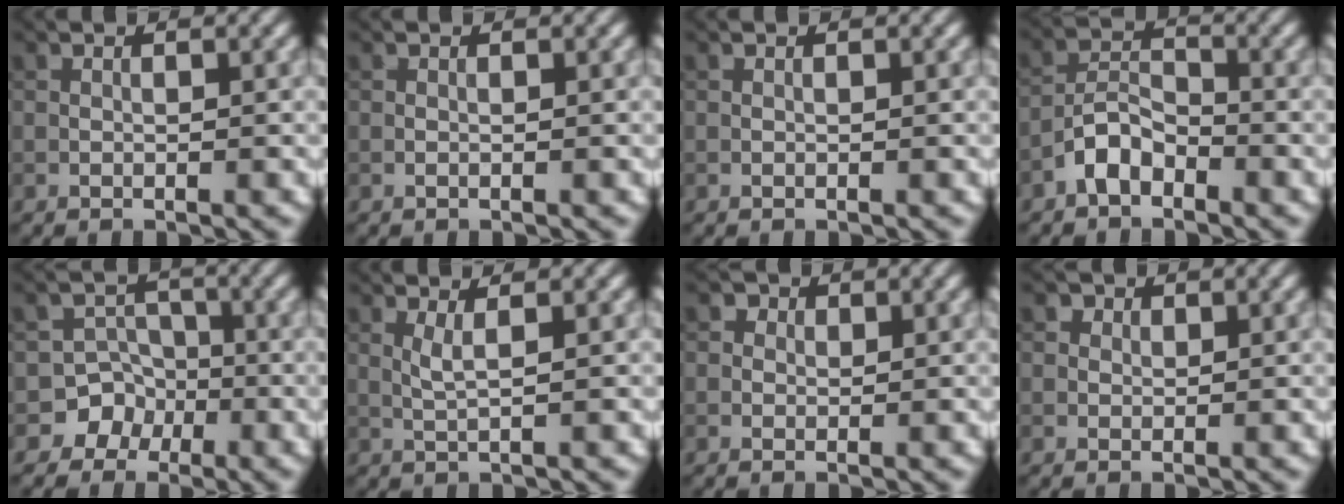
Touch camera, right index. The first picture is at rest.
{"total": 0.0}
{"total": 0.0}
{"total": 3.0, "force": [-2.1, 1.5, 1.5], "torque": [-0.027, 0.014, -0.047]}
{"total": 4.9, "force": [-2.6, 4.1, -0.1], "torque": [0.044, 0.004, -0.060]}
{"total": 1.5, "force": [0.4, 0.2, 1.4], "torque": [-0.034, 0.001, 0.009]}
{"total": 2.1, "force": [1.1, 1.6, 0.9], "torque": [-0.008, 0.007, -0.006]}
{"total": 1.8, "force": [1.0, 1.3, 0.7], "torque": [-0.009, 0.001, 0.003]}